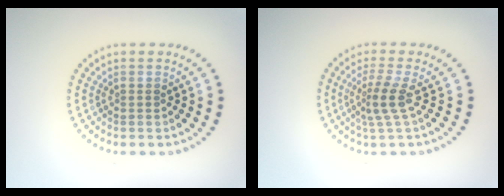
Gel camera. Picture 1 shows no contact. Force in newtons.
{"total": 2.6, "press": 1.8, "slide": 1.9}